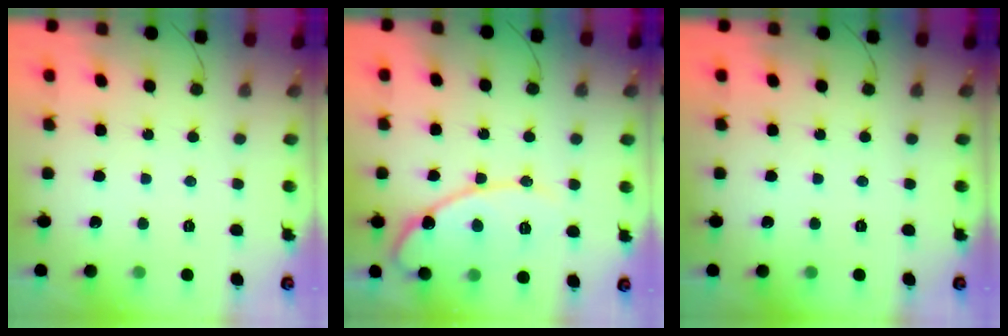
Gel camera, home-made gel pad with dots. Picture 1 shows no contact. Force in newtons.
{"total": 13.9, "press": 13.9, "slide": 1.1}
{"total": 0.0}